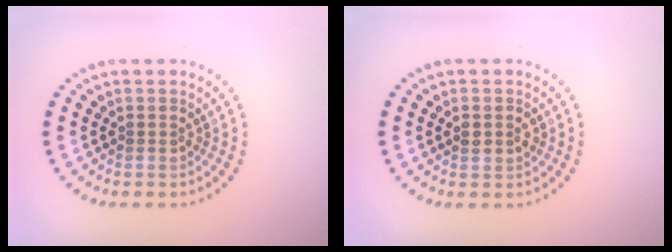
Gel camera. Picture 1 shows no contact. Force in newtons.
{"total": 1.3, "press": 1.3, "slide": 0.3}